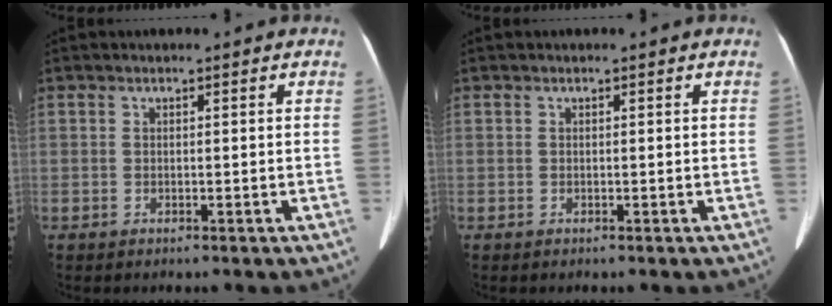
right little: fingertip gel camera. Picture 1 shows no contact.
{"total": 0.0}